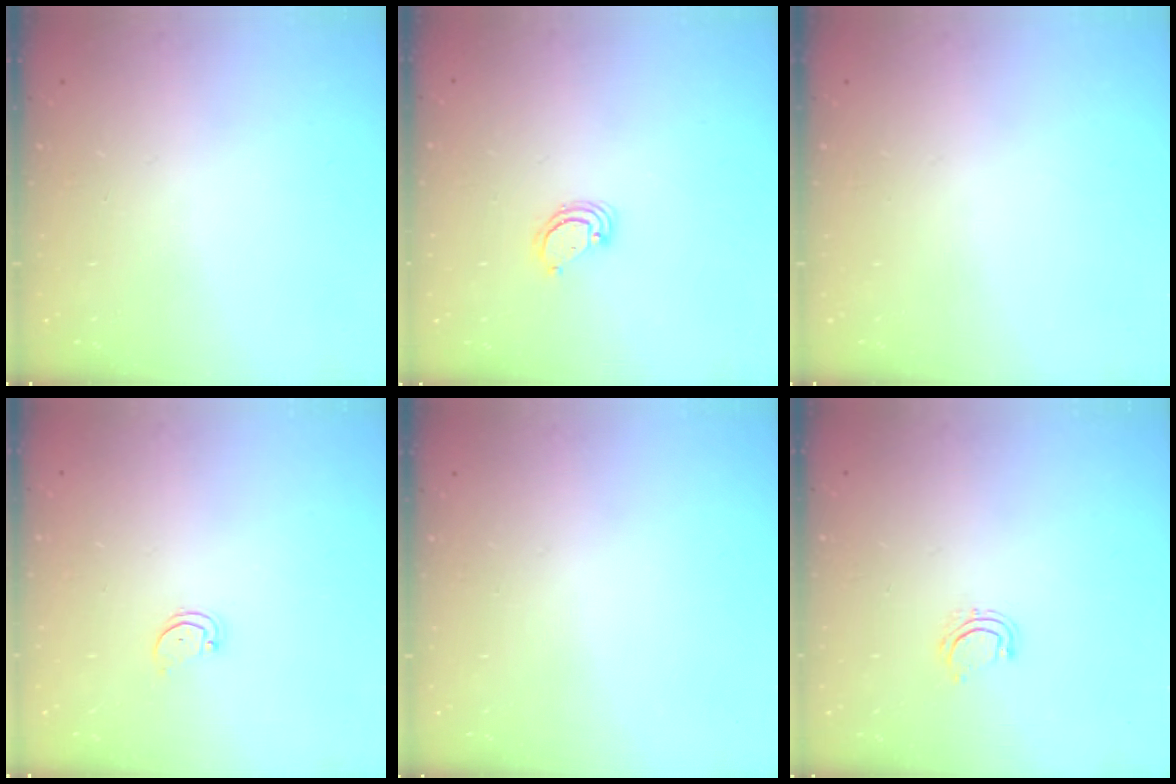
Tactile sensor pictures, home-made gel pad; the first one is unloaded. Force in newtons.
{"total": 4.1, "press": 4.1, "slide": 0.2}
{"total": 0.0}
{"total": 1.8, "press": 1.7, "slide": 0.2}
{"total": 0.0}
{"total": 5.0, "press": 4.8, "slide": 1.2}